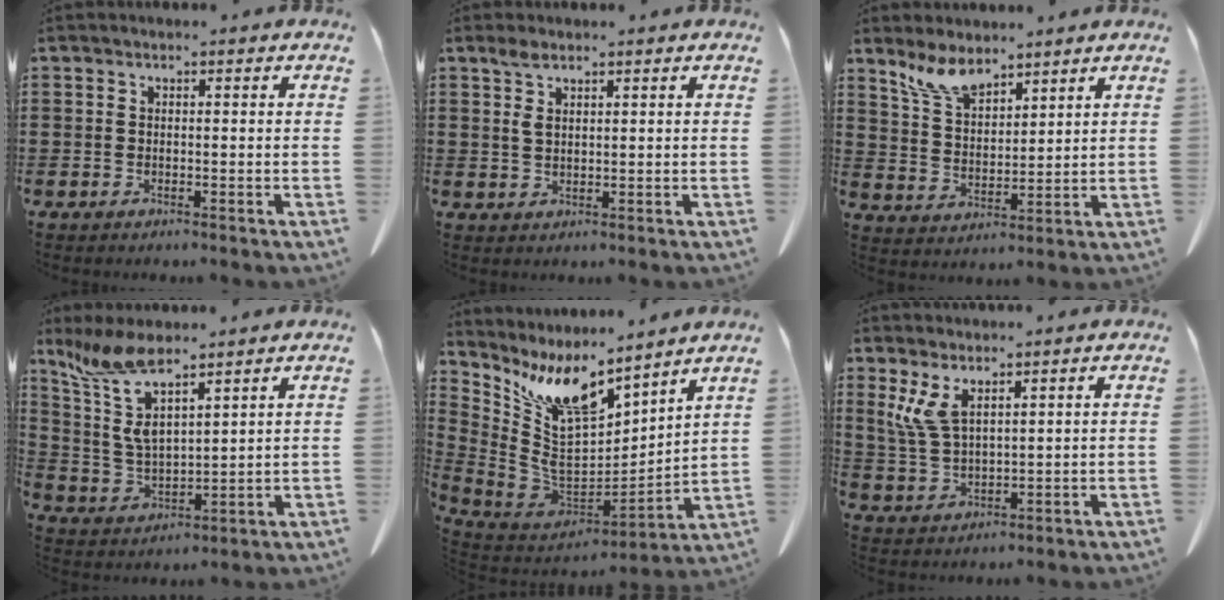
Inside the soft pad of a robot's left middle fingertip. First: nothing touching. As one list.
[{"total": 2.7, "force": [1.5, 1.0, 2.0], "torque": [-0.047, 0.002, 0.027]}, {"total": 6.5, "force": [5.6, 2.0, 2.7], "torque": [-0.070, -0.018, 0.106]}, {"total": 10.2, "force": [6.6, 3.1, 7.2], "torque": [-0.184, -0.028, 0.114]}, {"total": 12.2, "force": [8.1, 4.6, 7.8], "torque": [-0.201, -0.053, 0.144]}, {"total": 5.6, "force": [3.0, 2.0, 4.3], "torque": [-0.116, -0.010, 0.048]}]